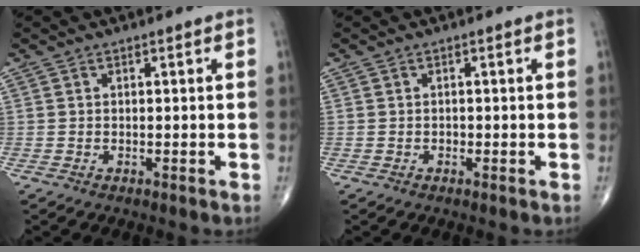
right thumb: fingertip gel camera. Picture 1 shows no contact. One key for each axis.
{"total": 0.5, "fx": -0.2, "fy": 0.4, "fz": 0.2, "tx": 0.000, "ty": 0.003, "tz": -0.005}